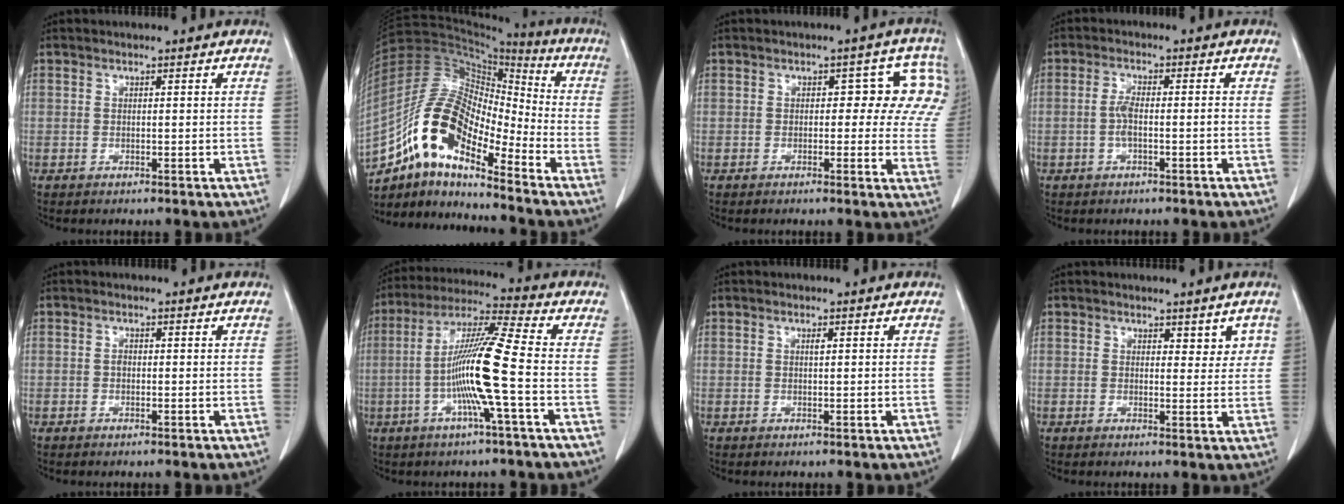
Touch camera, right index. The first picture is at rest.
{"total": 14.0, "force": [-8.8, 4.9, 9.6], "torque": [-0.190, 0.045, -0.161]}
{"total": 7.4, "force": [1.8, 4.0, 6.0], "torque": [-0.040, 0.031, 0.013]}
{"total": 3.3, "force": [-0.8, 0.8, 3.1], "torque": [-0.067, 0.006, -0.014]}
{"total": 0.7, "force": [-0.1, 0.5, 0.5], "torque": [-0.010, 0.002, -0.003]}
{"total": 12.7, "force": [-2.6, -0.9, 12.4], "torque": [-0.237, 0.003, -0.059]}
{"total": 0.5, "force": [0.2, 0.1, 0.5], "torque": [-0.009, -0.001, 0.003]}
{"total": 3.3, "force": [1.9, 1.6, 2.1], "torque": [-0.013, -0.003, 0.022]}